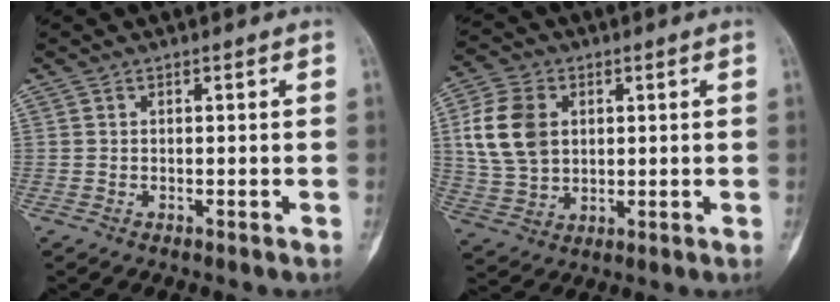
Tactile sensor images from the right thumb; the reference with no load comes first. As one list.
[{"total": 11.8, "force": [2.5, 8.6, 7.7], "torque": [-0.139, -0.001, 0.052]}]